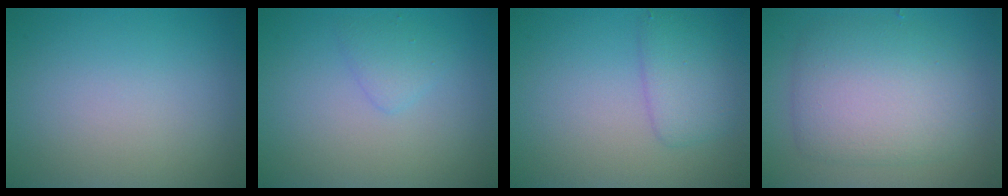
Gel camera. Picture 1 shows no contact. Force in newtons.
{"total": 1.5, "press": 1.5, "slide": 0.0}
{"total": 2.8, "press": 2.8, "slide": 0.1}
{"total": 6.0, "press": 6.0, "slide": 0.1}